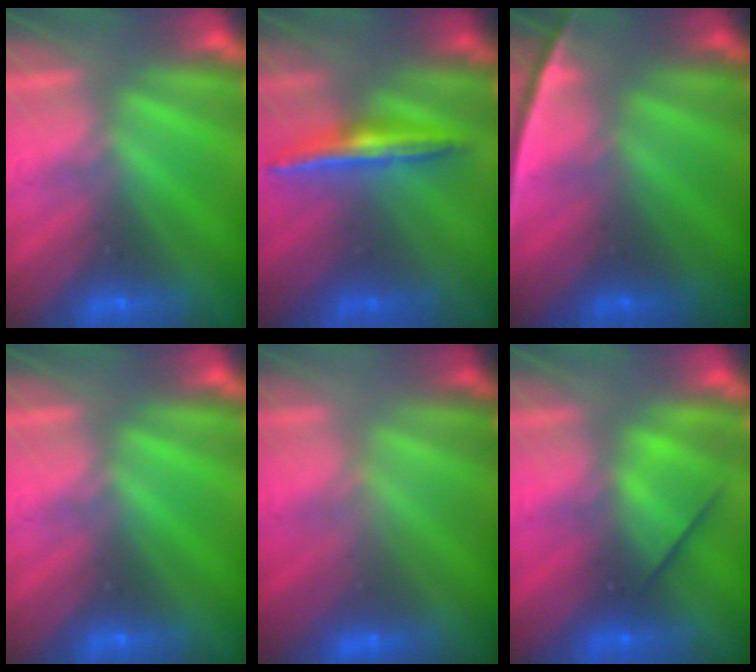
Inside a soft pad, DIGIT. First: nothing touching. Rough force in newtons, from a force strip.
{"total": 1.5}
{"total": 2.4}
{"total": 0.0}
{"total": 2.9}
{"total": 2.6}